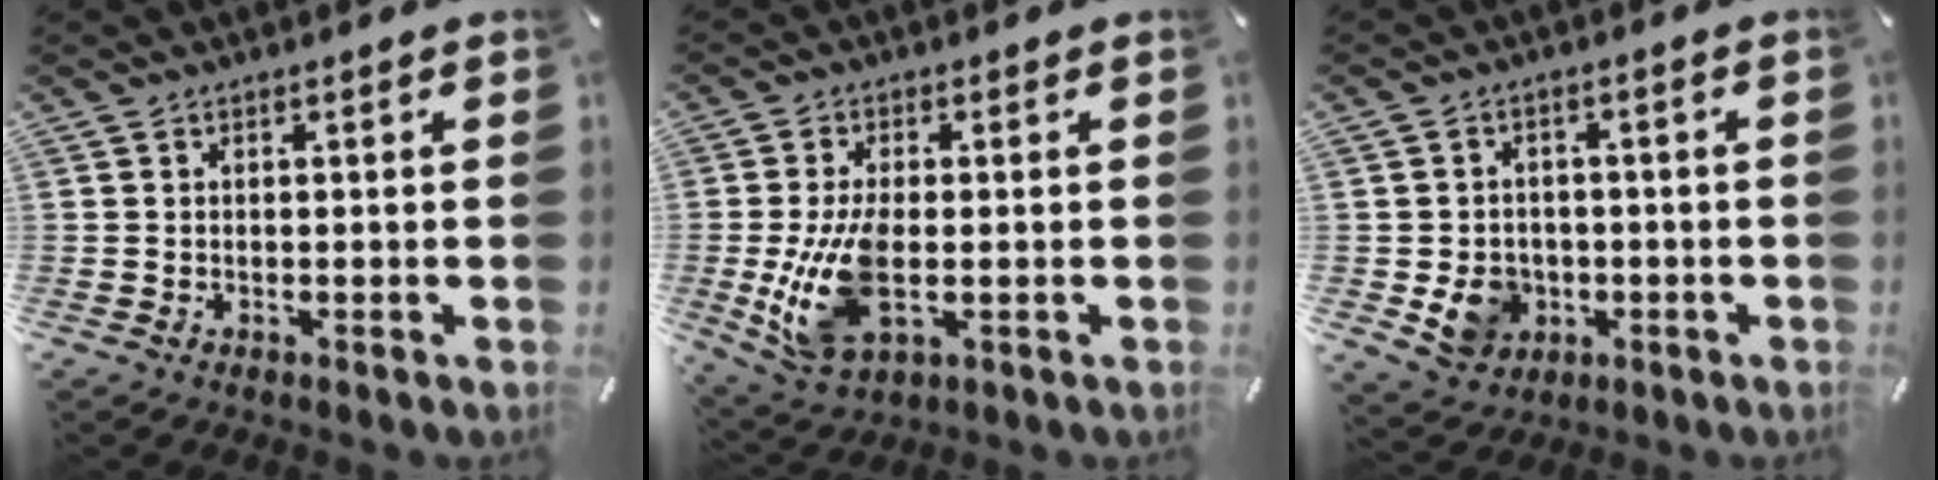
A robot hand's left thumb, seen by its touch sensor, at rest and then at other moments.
{"total": 11.9, "force": [-1.6, 6.6, 9.8], "torque": [-0.207, -0.013, -0.022]}
{"total": 7.9, "force": [-2.0, 7.2, 2.8], "torque": [-0.054, 0.016, -0.030]}